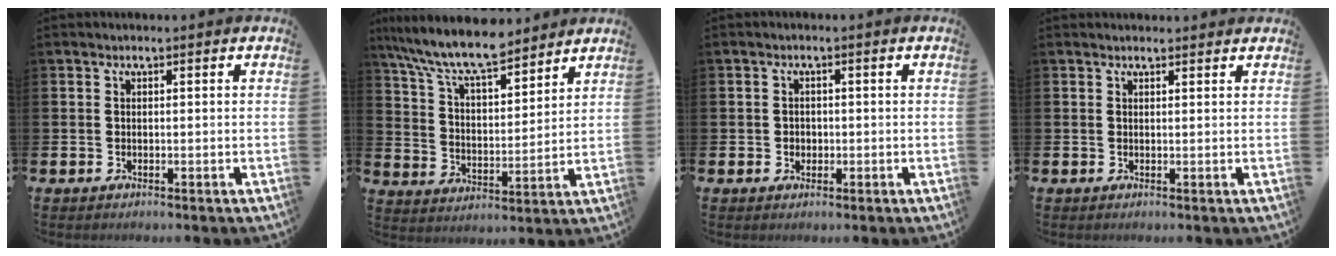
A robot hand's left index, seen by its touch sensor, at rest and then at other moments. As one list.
[{"total": 9.8, "force": [8.8, 2.0, 3.7], "torque": [-0.104, -0.049, 0.157]}, {"total": 1.4, "force": [-0.1, 1.3, 0.5], "torque": [0.003, 0.004, -0.007]}, {"total": 0.9, "force": [0.8, 0.1, 0.1], "torque": [0.007, -0.002, 0.014]}]